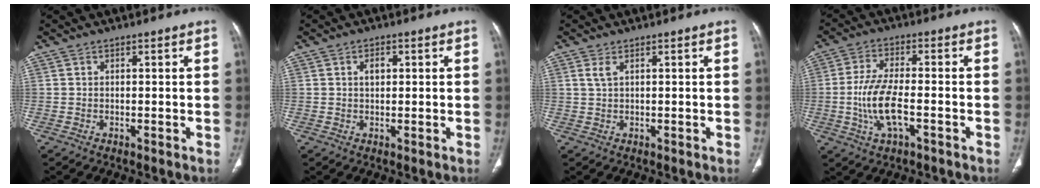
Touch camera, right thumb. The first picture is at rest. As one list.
[{"total": 2.3, "force": [0.6, 1.5, 1.7], "torque": [-0.024, 0.002, 0.010]}, {"total": 1.6, "force": [0.8, 0.6, 1.3], "torque": [-0.034, 0.006, 0.021]}, {"total": 9.3, "force": [-2.2, 3.6, 8.3], "torque": [-0.172, 0.012, -0.043]}]